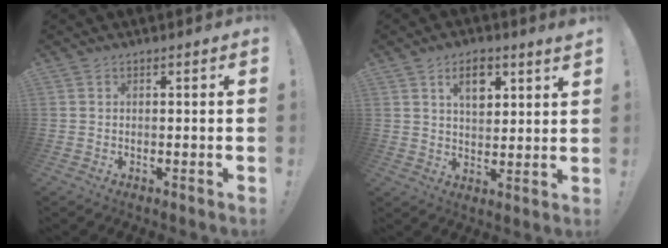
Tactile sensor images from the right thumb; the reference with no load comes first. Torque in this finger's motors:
{"motor_torque": [0.11, 0.12, 0.25, 0.25, 0.00]}